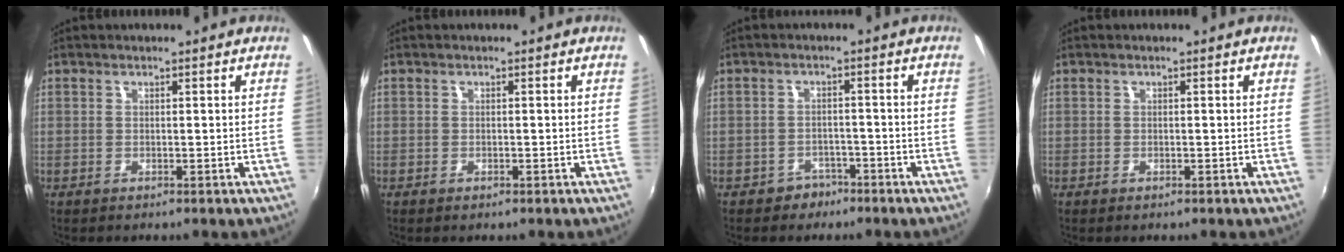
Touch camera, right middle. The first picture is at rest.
{"total": 0.5, "force": [-0.4, 0.3, 0.1], "torque": [-0.003, -0.004, -0.008]}
{"total": 3.5, "force": [-2.5, 2.5, 0.1], "torque": [-0.009, 0.010, -0.035]}
{"total": 0.0}